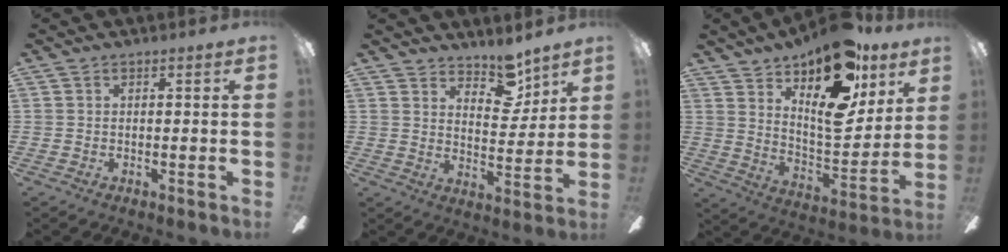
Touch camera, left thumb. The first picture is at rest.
{"total": 9.2, "force": [7.4, 4.1, 3.7], "torque": [-0.041, -0.048, 0.131]}
{"total": 20.5, "force": [13.5, 8.7, 12.8], "torque": [-0.186, -0.087, 0.231]}